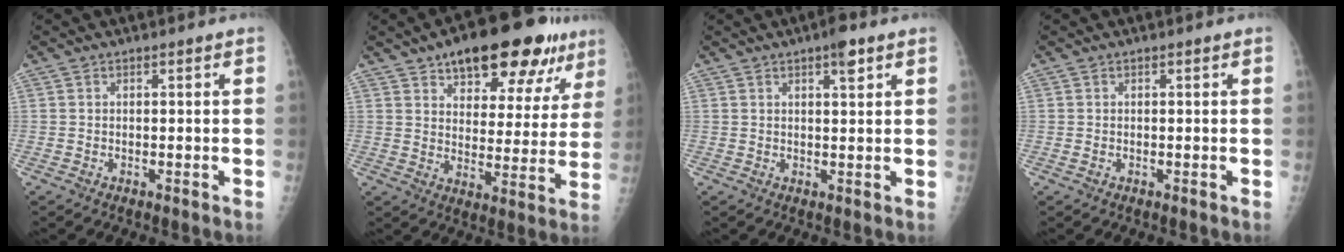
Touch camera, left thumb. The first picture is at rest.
{"total": 20.0, "force": [12.6, 8.8, 12.8], "torque": [-0.129, -0.028, 0.180]}
{"total": 3.5, "force": [2.0, 0.9, 2.7], "torque": [-0.034, -0.008, 0.027]}
{"total": 0.6, "force": [0.1, 0.4, 0.5], "torque": [-0.009, 0.002, 0.004]}